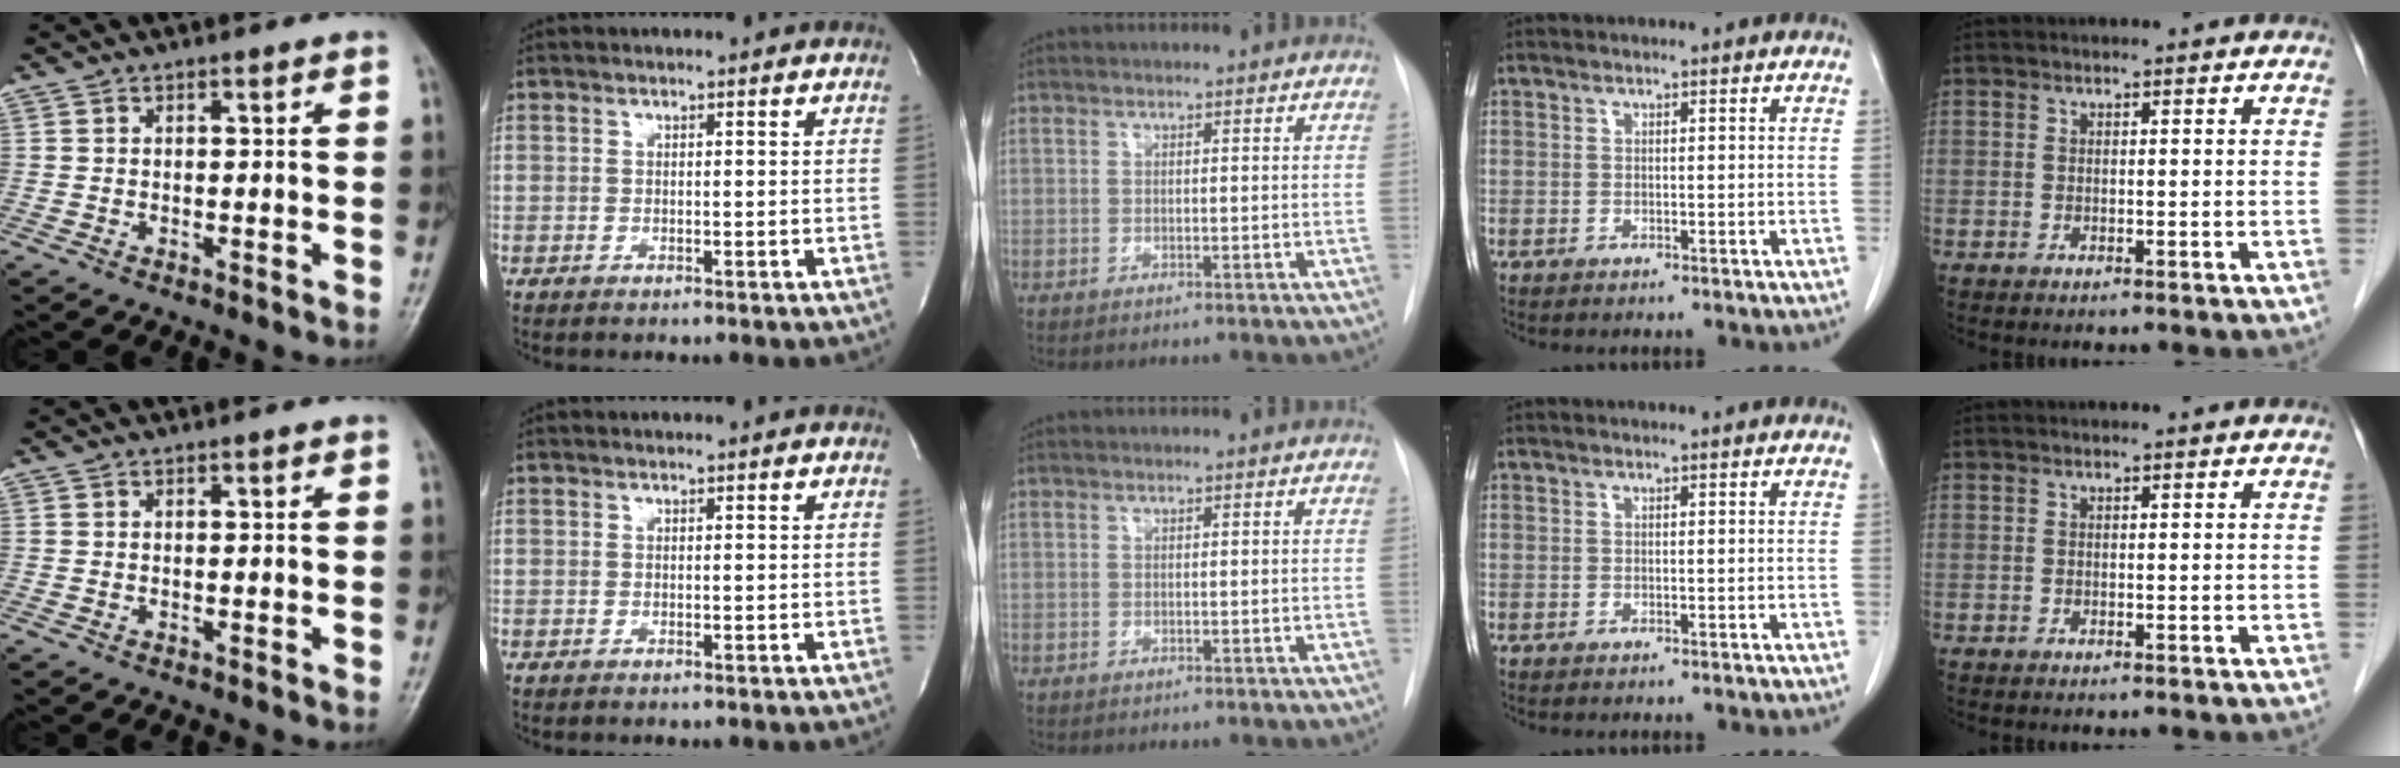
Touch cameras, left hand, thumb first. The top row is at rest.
{}